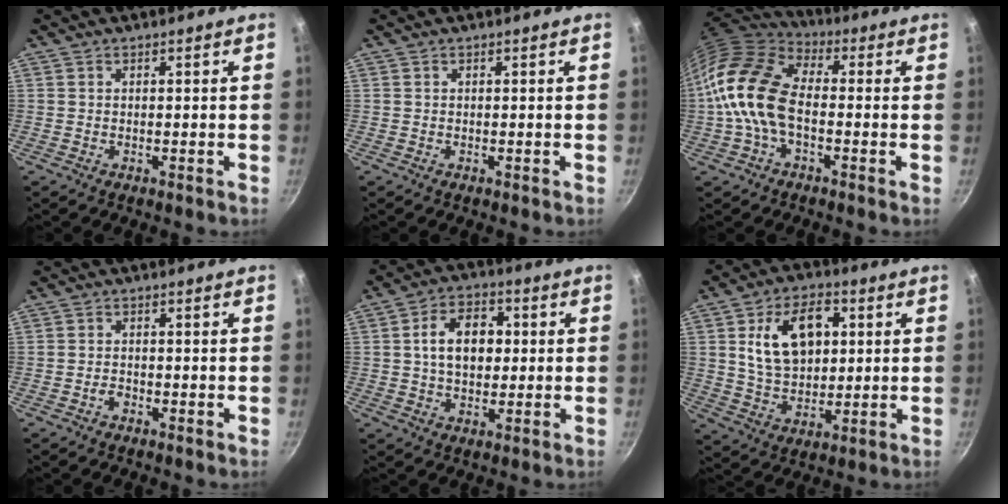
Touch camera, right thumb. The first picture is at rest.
{"total": 0.0}
{"total": 14.5, "force": [-1.7, 8.8, 11.5], "torque": [-0.206, 0.033, -0.053]}
{"total": 1.4, "force": [-0.8, 0.9, 0.7], "torque": [-0.012, 0.010, -0.015]}
{"total": 10.3, "force": [1.1, 7.1, 7.4], "torque": [-0.095, 0.014, 0.010]}
{"total": 14.7, "force": [3.4, 9.8, 10.5], "torque": [-0.147, -0.002, 0.059]}